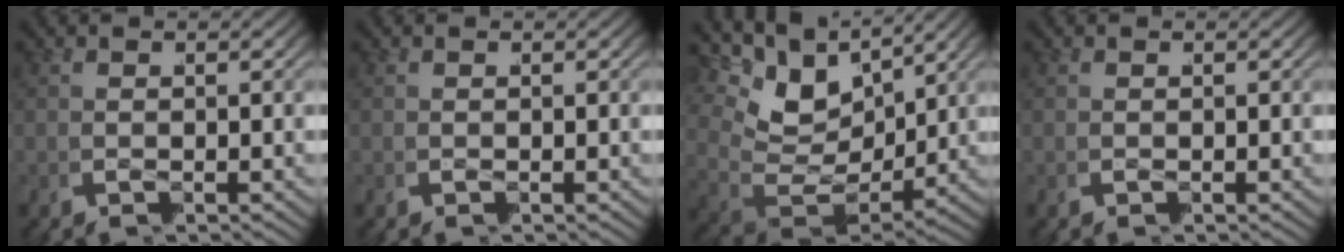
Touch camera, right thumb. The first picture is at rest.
{"total": 0.0}
{"total": 8.4, "force": [0.7, 6.4, 5.4], "torque": [-0.131, -0.036, 0.027]}
{"total": 0.0}